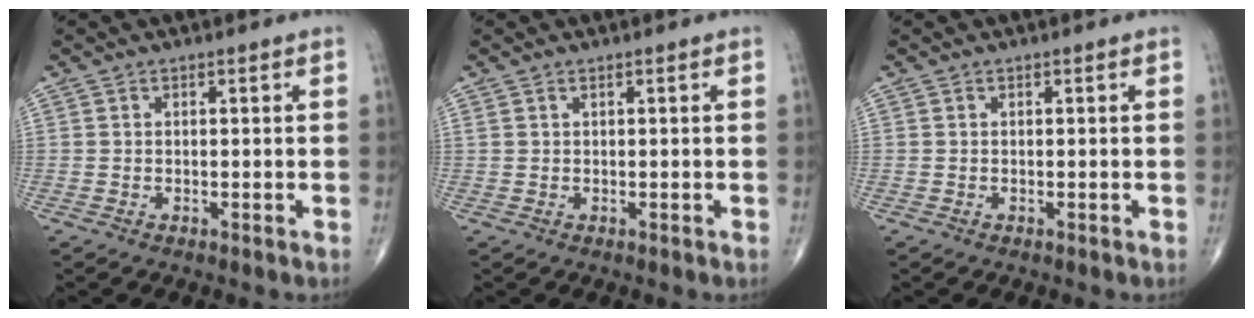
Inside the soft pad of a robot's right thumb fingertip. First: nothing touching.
{"total": 0.6, "force": [0.4, 0.2, 0.4], "torque": [-0.010, 0.008, 0.011]}
{"total": 0.0}